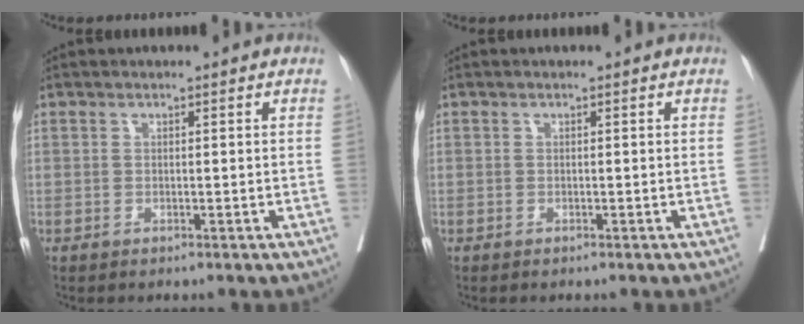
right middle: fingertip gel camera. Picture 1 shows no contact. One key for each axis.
{"total": 0.0}